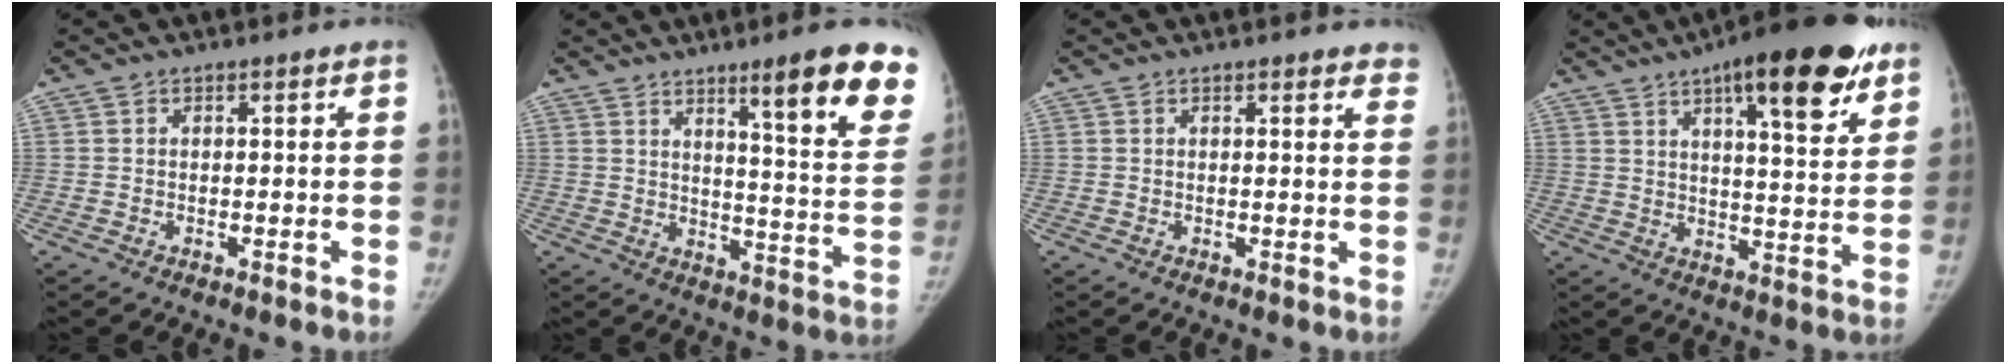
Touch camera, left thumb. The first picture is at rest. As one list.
[{"total": 17.8, "force": [10.7, 2.8, 13.9], "torque": [-0.143, -0.063, 0.146]}, {"total": 3.9, "force": [3.3, 1.2, 1.7], "torque": [0.002, -0.009, 0.025]}, {"total": 20.4, "force": [11.7, 5.7, 15.7], "torque": [-0.201, -0.037, 0.167]}]